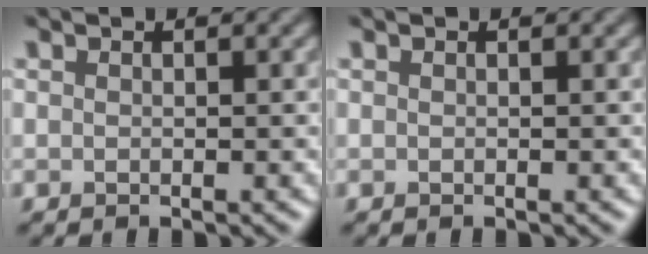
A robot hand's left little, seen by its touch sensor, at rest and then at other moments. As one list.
[{"total": 0.0}]